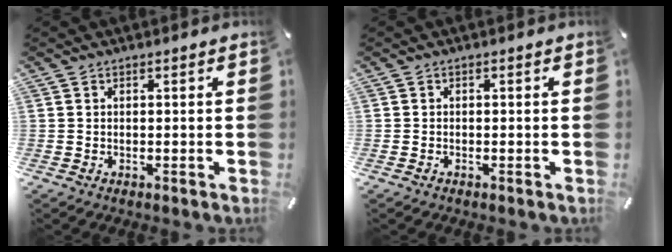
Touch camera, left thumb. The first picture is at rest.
{"total": 0.0}